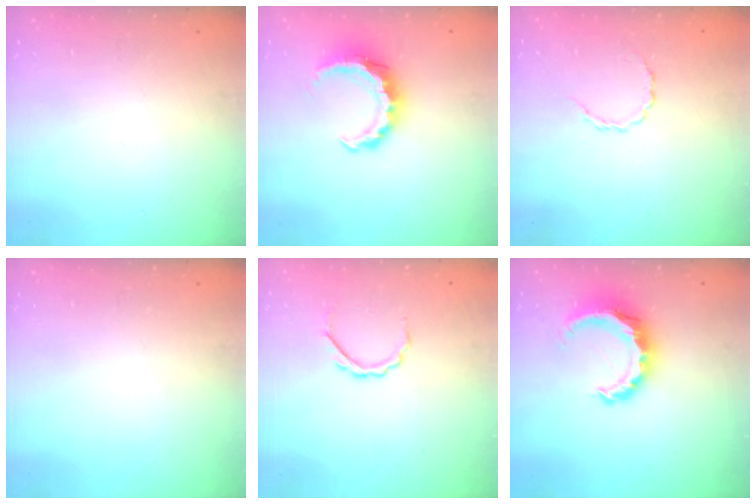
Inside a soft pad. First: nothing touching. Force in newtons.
{"total": 8.8, "press": 8.7, "slide": 1.3}
{"total": 3.0, "press": 2.8, "slide": 1.0}
{"total": 0.0}
{"total": 4.9, "press": 4.8, "slide": 1.1}
{"total": 9.1, "press": 9.0, "slide": 1.5}